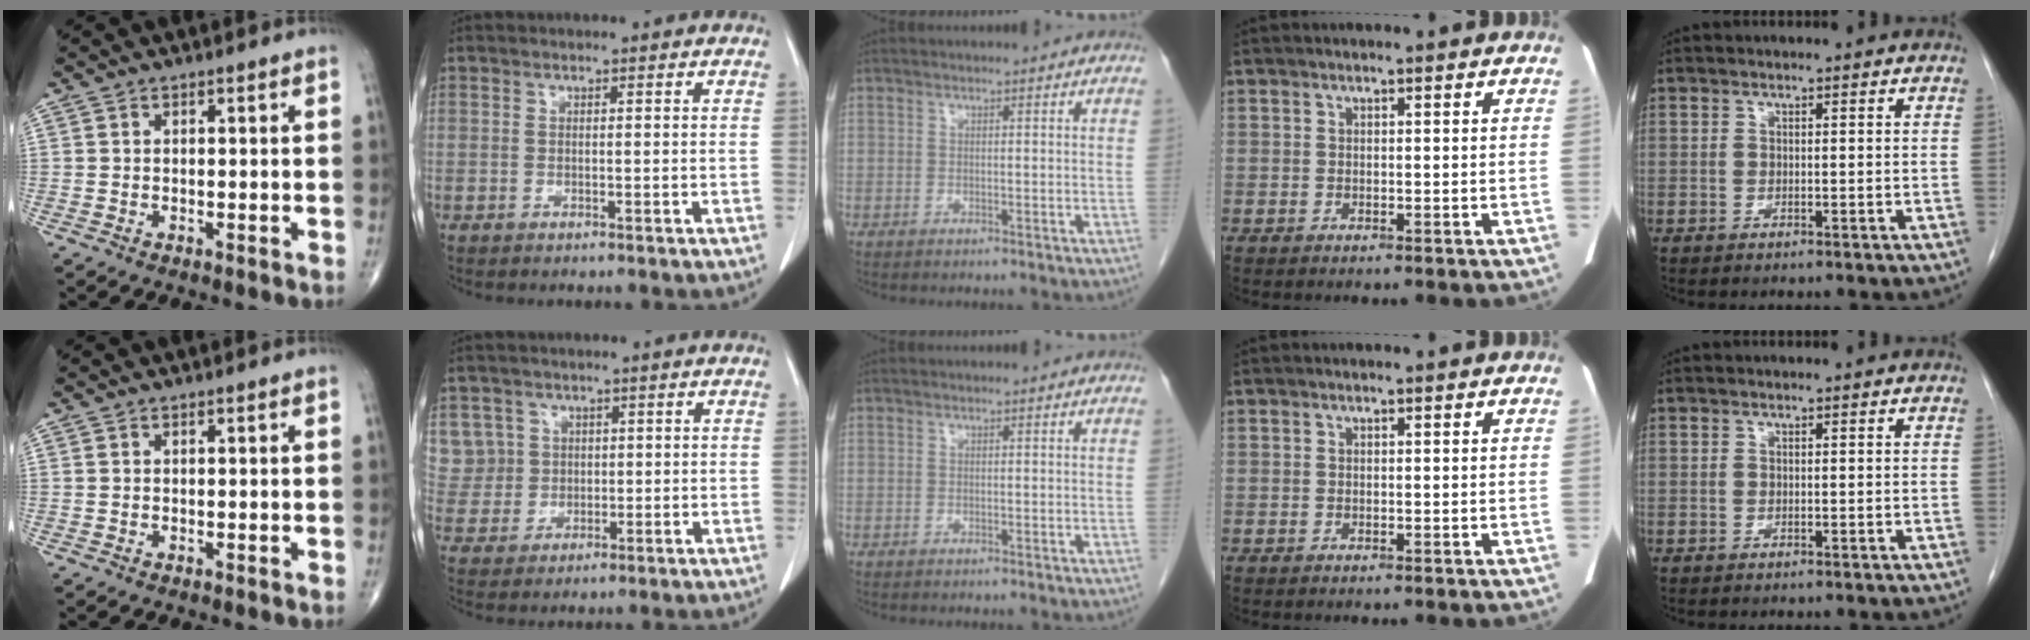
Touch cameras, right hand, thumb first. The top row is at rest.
{"index": {"total": 7.2, "force": [2.5, 6.7, 0.0], "torque": [0.002, 0.022, 0.063]}}